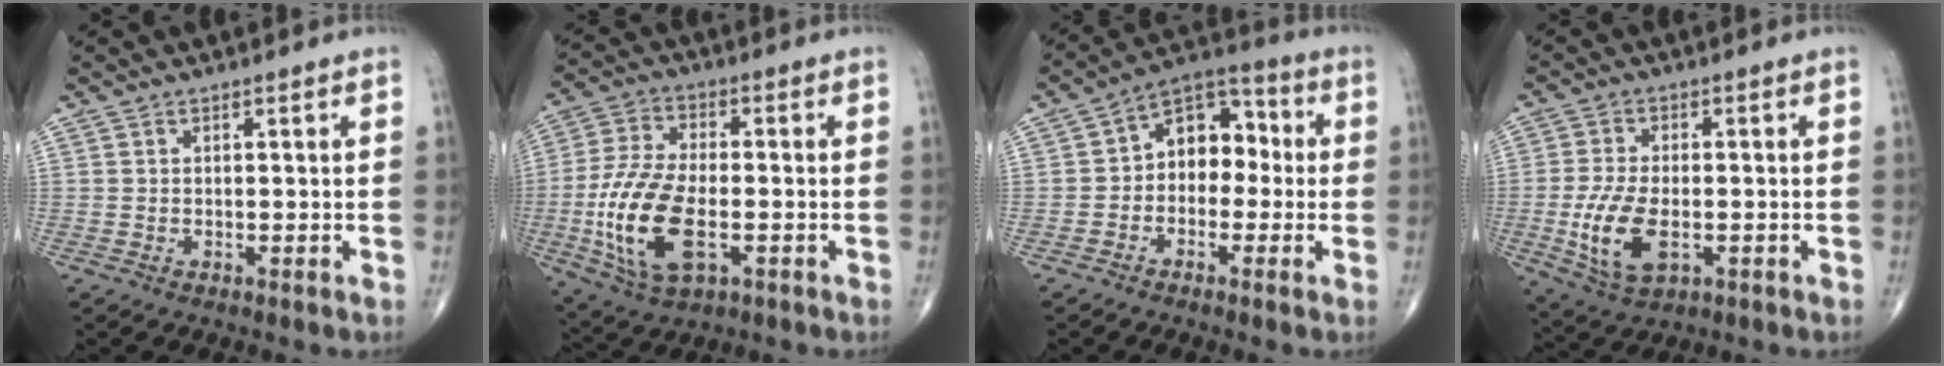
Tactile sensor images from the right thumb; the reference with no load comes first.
{"total": 16.2, "force": [-3.6, 8.0, 13.6], "torque": [-0.286, 0.007, -0.059]}
{"total": 10.0, "force": [-0.4, 7.1, 7.0], "torque": [-0.065, 0.043, -0.027]}
{"total": 10.3, "force": [-2.3, 5.4, 8.4], "torque": [-0.172, -0.004, -0.035]}